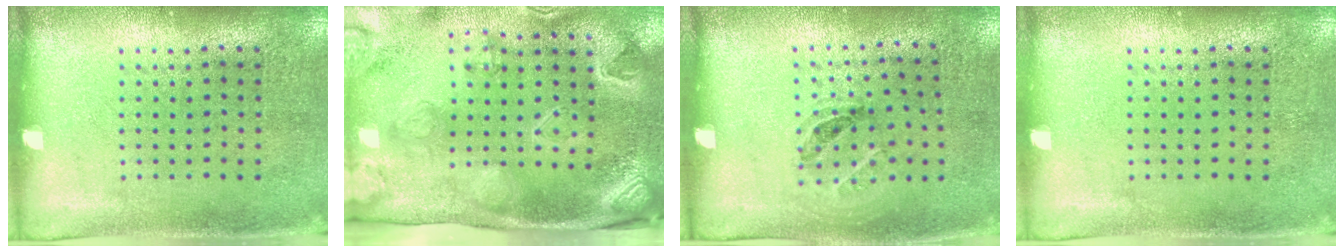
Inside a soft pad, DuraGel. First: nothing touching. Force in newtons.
{"total": 3.2, "press": 3.1, "slide": 0.7}
{"total": 1.1, "press": 0.7, "slide": 0.9}
{"total": 0.0}